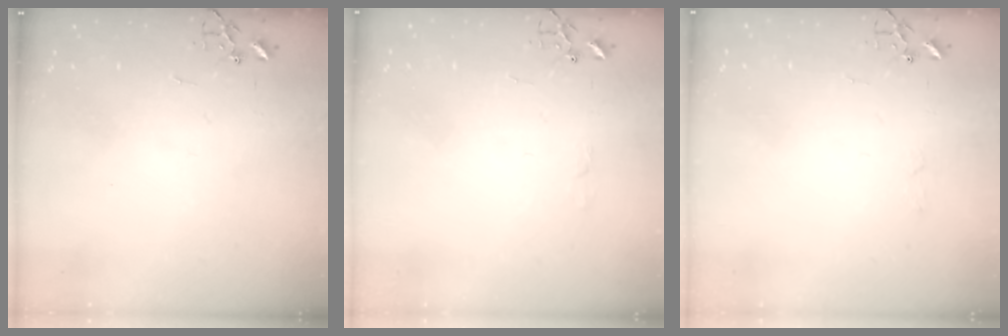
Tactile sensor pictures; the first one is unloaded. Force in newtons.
{"total": 3.7, "press": 3.6, "slide": 0.5}
{"total": 3.9, "press": 3.9, "slide": 0.4}